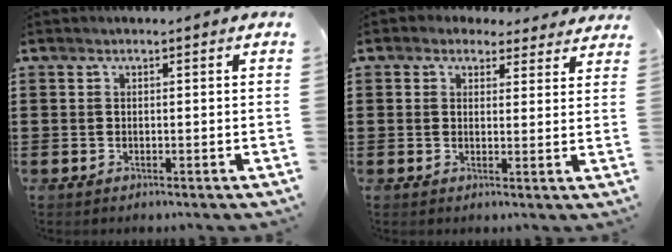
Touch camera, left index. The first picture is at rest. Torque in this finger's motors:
{"motor_torque": [2.14, 0.00, 0.46, 0.05]}